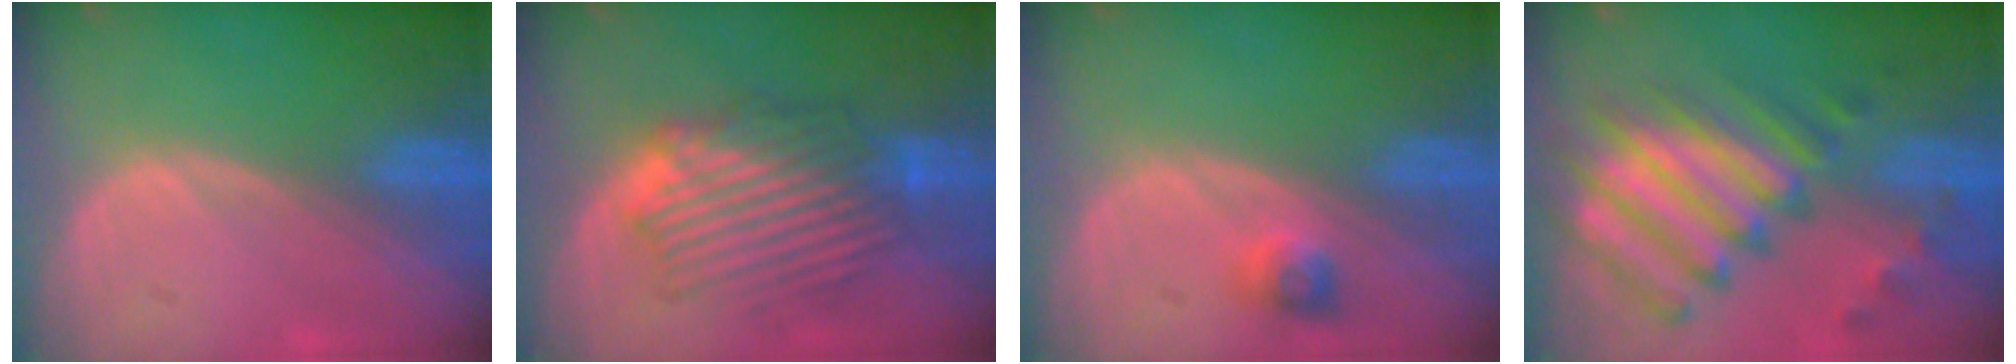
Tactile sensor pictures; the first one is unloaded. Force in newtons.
{"total": 8.5, "press": 8.3, "slide": 1.9}
{"total": 2.3, "press": 2.2, "slide": 0.3}
{"total": 12.2, "press": 10.4, "slide": 6.3}